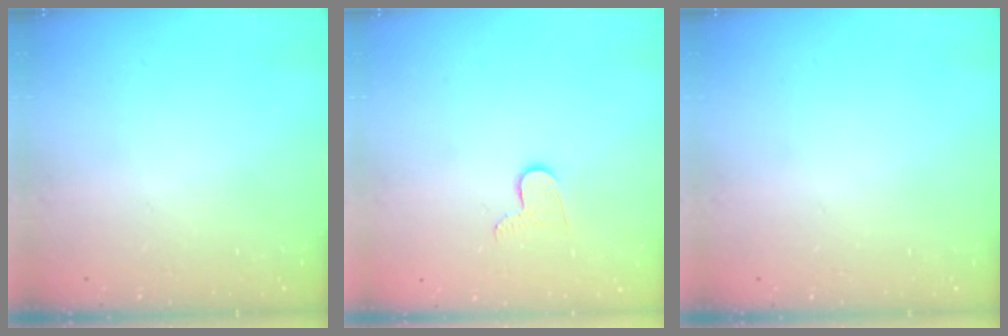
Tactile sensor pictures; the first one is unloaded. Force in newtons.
{"total": 5.9, "press": 5.8, "slide": 0.5}
{"total": 0.0}